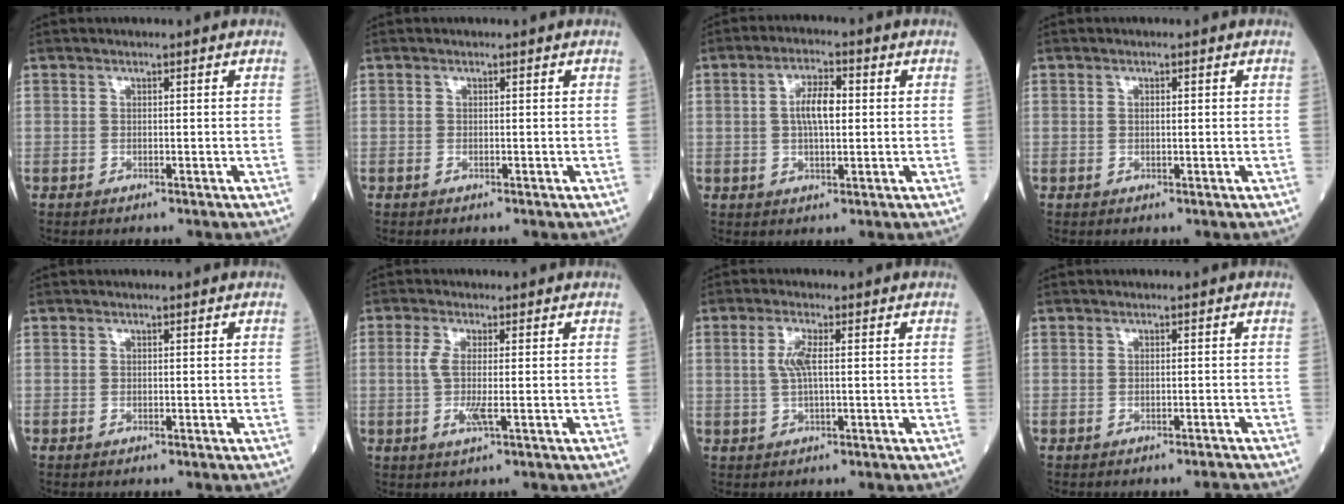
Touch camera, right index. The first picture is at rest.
{"total": 0.0}
{"total": 5.5, "force": [0.6, 1.8, 5.2], "torque": [-0.100, 0.009, 0.009]}
{"total": 0.8, "force": [0.1, 0.3, 0.8], "torque": [-0.016, 0.002, 0.003]}
{"total": 0.0}
{"total": 4.0, "force": [-0.4, 0.4, 4.0], "torque": [-0.086, -0.008, -0.010]}
{"total": 3.5, "force": [0.5, 0.6, 3.4], "torque": [-0.074, 0.004, 0.010]}
{"total": 1.1, "force": [-1.1, -0.1, 0.2], "torque": [-0.003, -0.002, -0.014]}